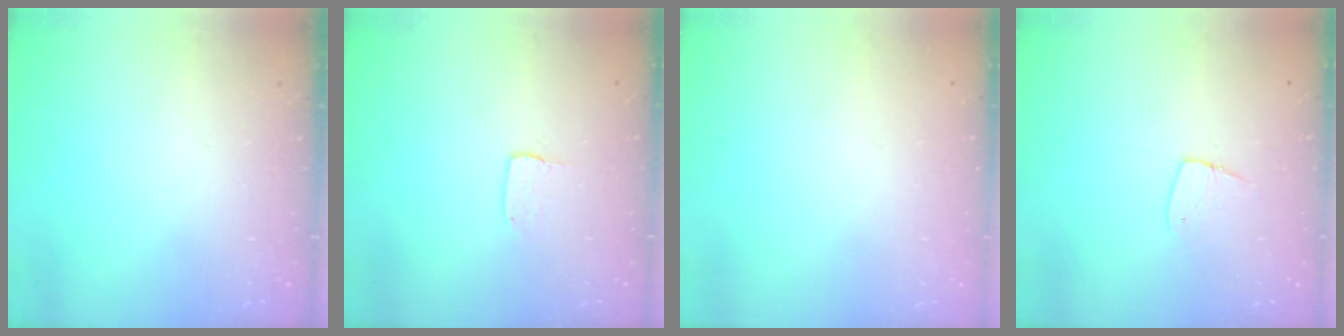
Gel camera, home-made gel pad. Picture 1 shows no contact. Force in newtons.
{"total": 2.0, "press": 2.0, "slide": 0.1}
{"total": 0.0}
{"total": 4.6, "press": 4.6, "slide": 0.4}